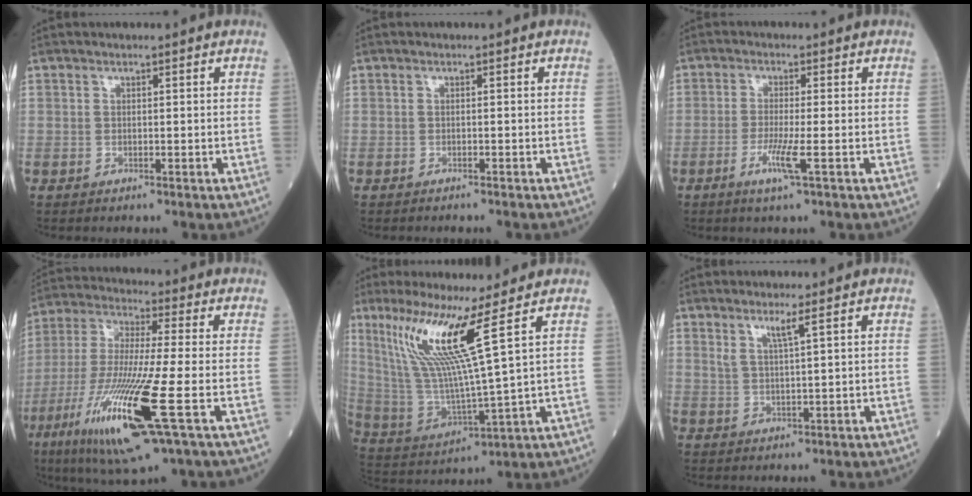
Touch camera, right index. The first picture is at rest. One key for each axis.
{"total": 1.5, "fx": -1.4, "fy": 0.0, "fz": 0.5, "tx": -0.011, "ty": -0.003, "tz": -0.018}
{"total": 4.3, "fx": -1.7, "fy": -0.3, "fz": 3.9, "tx": -0.082, "ty": -0.011, "tz": -0.035}
{"total": 18.2, "fx": -6.9, "fy": 0.8, "fz": 16.8, "tx": -0.367, "ty": -0.043, "tz": -0.130}
{"total": 13.2, "fx": 6.8, "fy": -2.2, "fz": 11.1, "tx": -0.230, "ty": -0.018, "tz": 0.138}
{"total": 2.7, "fx": 1.7, "fy": -0.5, "fz": 2.0, "tx": -0.042, "ty": -0.009, "tz": 0.035}